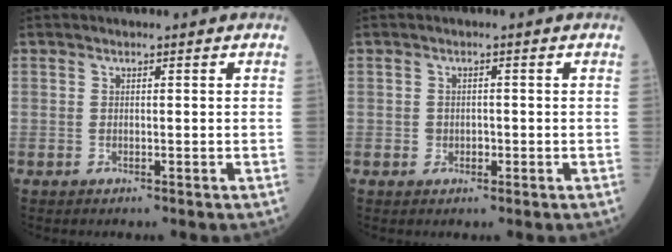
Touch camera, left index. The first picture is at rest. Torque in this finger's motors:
{"motor_torque": [-0.09, 0.04, -0.02, 0.00]}